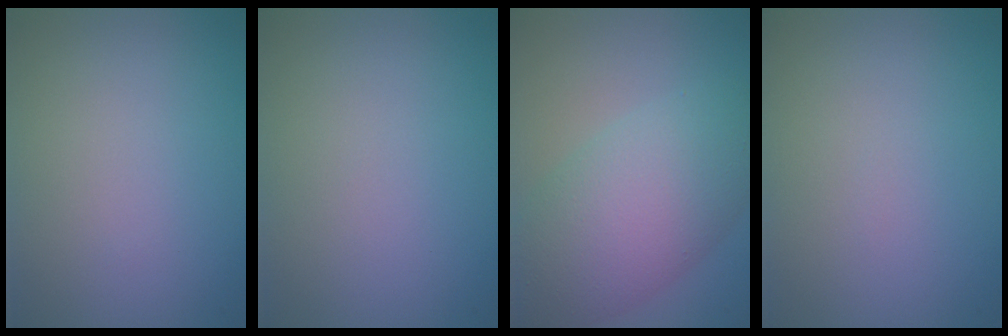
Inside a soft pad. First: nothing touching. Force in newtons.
{"total": 0.0}
{"total": 7.9, "press": 7.9, "slide": 0.1}
{"total": 0.0}